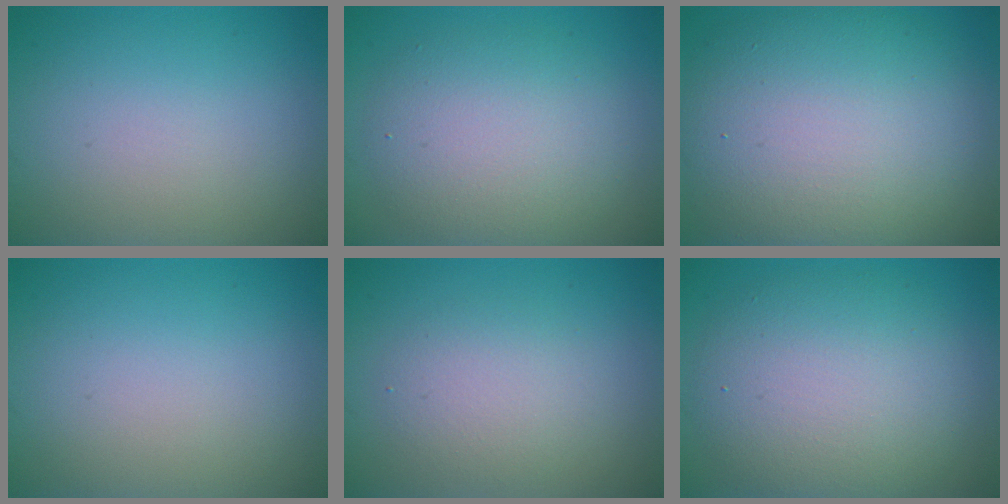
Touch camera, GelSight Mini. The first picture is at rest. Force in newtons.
{"total": 5.6, "press": 5.6, "slide": 0.5}
{"total": 12.7, "press": 12.6, "slide": 0.8}
{"total": 0.0}
{"total": 2.9, "press": 2.9, "slide": 0.3}
{"total": 7.6, "press": 7.6, "slide": 0.2}